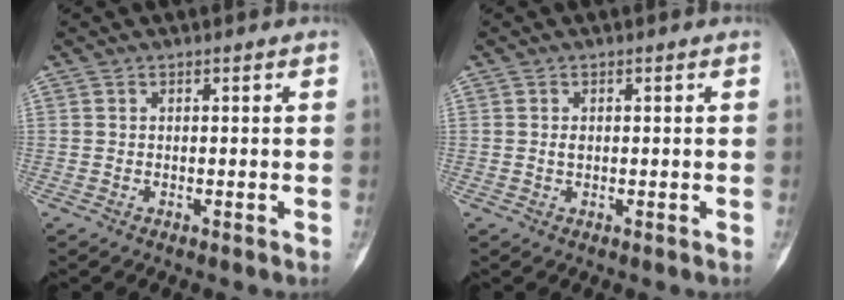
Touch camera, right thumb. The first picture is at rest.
{"total": 1.0, "force": [0.1, 0.7, 0.7], "torque": [-0.012, 0.001, 0.002]}